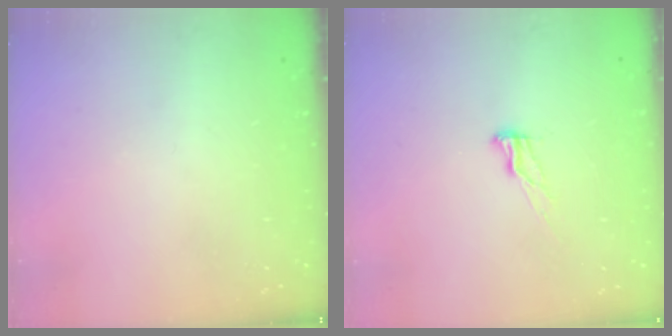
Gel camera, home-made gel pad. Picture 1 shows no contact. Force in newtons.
{"total": 6.5, "press": 6.5, "slide": 0.7}